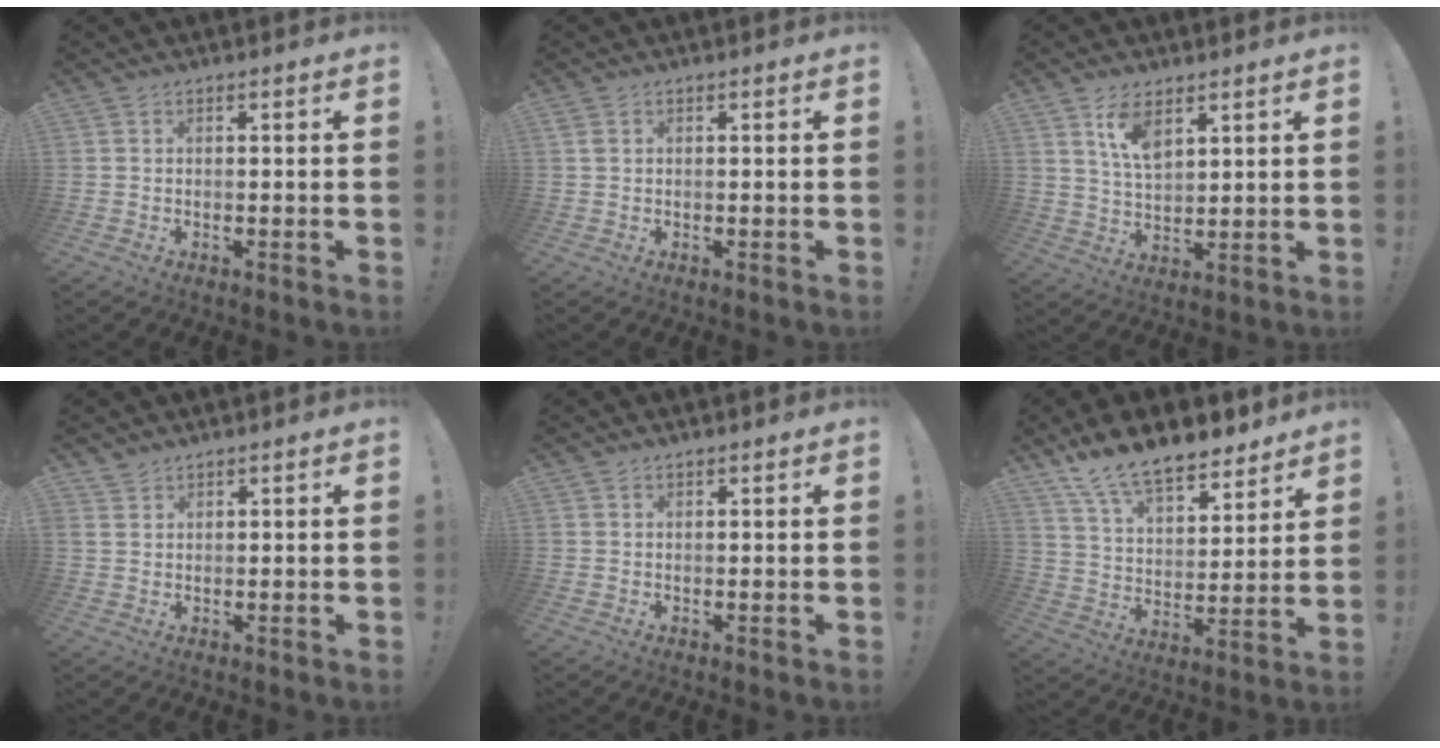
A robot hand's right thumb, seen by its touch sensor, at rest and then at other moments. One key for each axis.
{"total": 1.1, "fx": 0.4, "fy": 0.7, "fz": 0.6, "tx": -0.007, "ty": 0.000, "tz": 0.007}
{"total": 8.9, "fx": 5.4, "fy": 4.4, "fz": 5.6, "tx": -0.092, "ty": -0.024, "tz": 0.097}
{"total": 2.2, "fx": 2.0, "fy": 1.0, "fz": 0.3, "tx": -0.002, "ty": -0.013, "tz": 0.037}
{"total": 0.7, "fx": 0.6, "fy": 0.3, "fz": 0.0, "tx": 0.001, "ty": -0.001, "tz": 0.011}
{"total": 15.1, "fx": 12.3, "fy": 6.0, "fz": 6.4, "tx": -0.125, "ty": -0.087, "tz": 0.225}